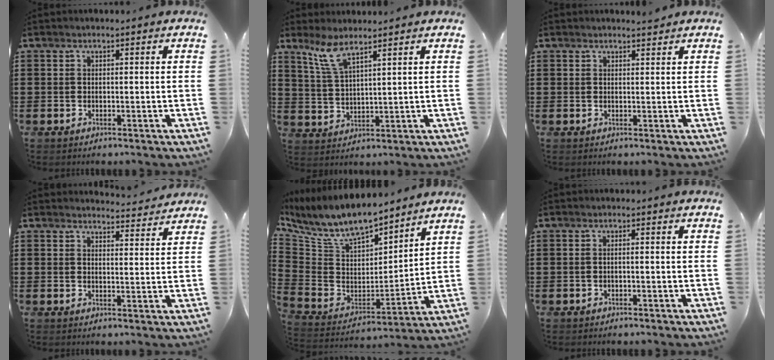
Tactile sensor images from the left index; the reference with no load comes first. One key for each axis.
{"total": 6.1, "fx": 4.6, "fy": 1.0, "fz": 3.9, "tx": -0.089, "ty": -0.006, "tz": 0.083}
{"total": 1.5, "fx": 1.4, "fy": 0.3, "fz": 0.3, "tx": -0.009, "ty": 0.001, "tz": 0.028}
{"total": 3.1, "fx": 3.1, "fy": 0.2, "fz": 0.3, "tx": -0.007, "ty": -0.016, "tz": 0.056}
{"total": 9.7, "fx": 8.3, "fy": 3.1, "fz": 3.9, "tx": -0.118, "ty": -0.053, "tz": 0.147}
{"total": 0.8, "fx": -0.4, "fy": 0.0, "fz": 0.7, "tx": -0.012, "ty": -0.004, "tz": -0.007}